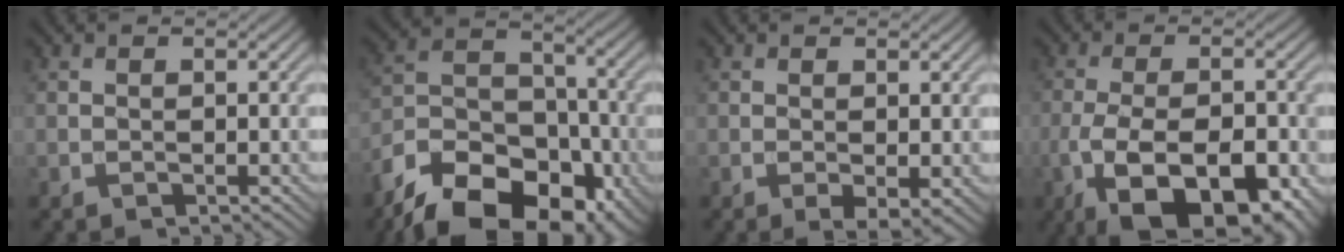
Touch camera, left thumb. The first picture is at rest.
{"total": 17.0, "force": [-11.4, 9.3, 8.5], "torque": [-0.180, -0.039, -0.190]}
{"total": 2.1, "force": [-0.4, 0.7, 1.9], "torque": [-0.036, -0.008, -0.004]}
{"total": 14.9, "force": [-7.3, 6.5, 11.2], "torque": [-0.200, -0.027, -0.108]}